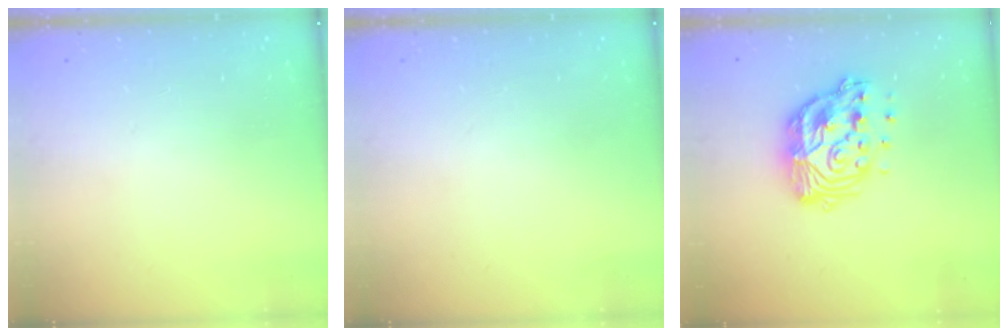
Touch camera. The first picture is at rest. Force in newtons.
{"total": 0.0}
{"total": 15.0, "press": 14.9, "slide": 1.3}